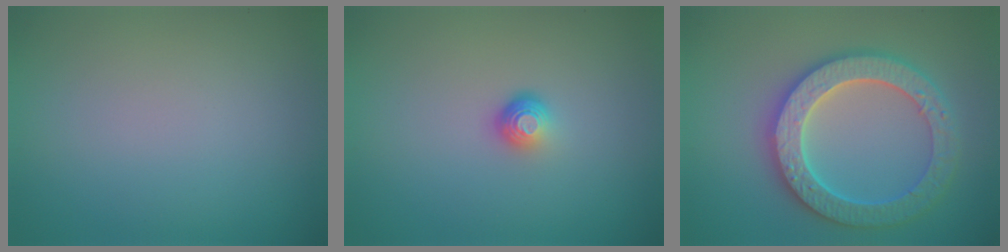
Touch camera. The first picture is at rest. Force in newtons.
{"total": 1.8, "press": 1.2, "slide": 1.4}
{"total": 6.4, "press": 6.3, "slide": 1.4}